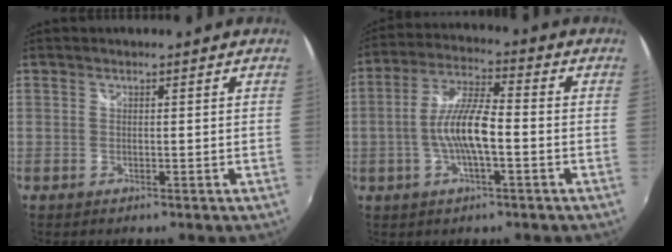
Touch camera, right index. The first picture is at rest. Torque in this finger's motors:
{"motor_torque": [1.48, -0.39, 0.83, 0.20]}